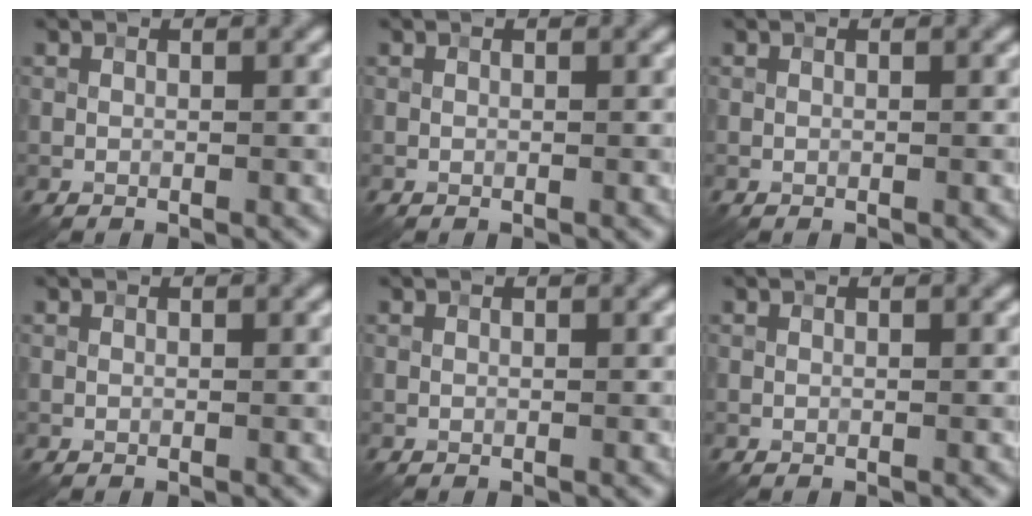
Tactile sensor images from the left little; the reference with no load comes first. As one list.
[{"total": 0.0}, {"total": 0.0}, {"total": 0.0}, {"total": 0.0}, {"total": 0.0}]